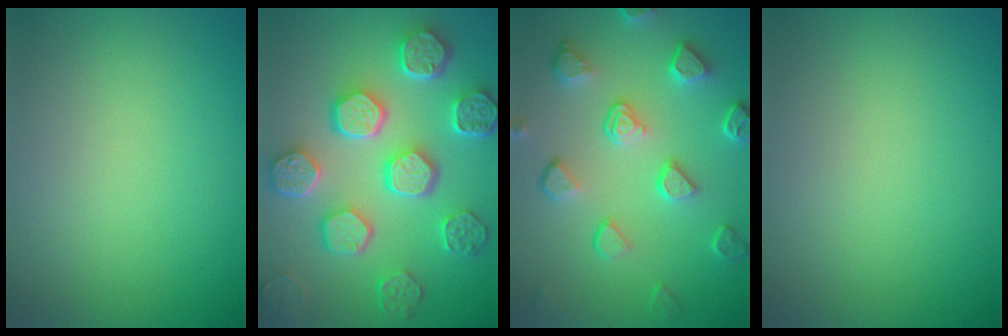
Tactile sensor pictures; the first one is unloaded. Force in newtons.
{"total": 8.2, "press": 6.6, "slide": 4.9}
{"total": 5.4, "press": 4.2, "slide": 3.4}
{"total": 0.0}